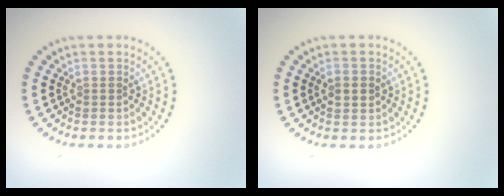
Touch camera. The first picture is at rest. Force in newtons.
{"total": 1.9, "press": 1.9, "slide": 0.1}